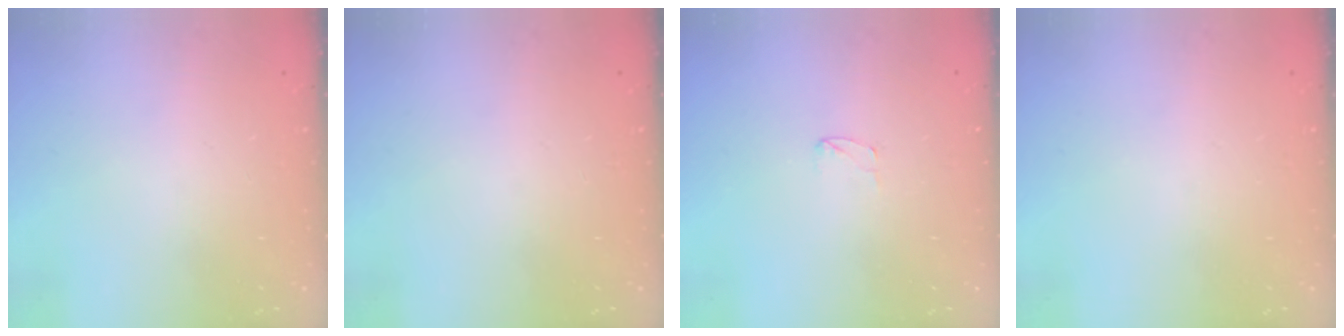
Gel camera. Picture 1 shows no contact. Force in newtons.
{"total": 0.0}
{"total": 3.7, "press": 3.7, "slide": 0.3}
{"total": 0.0}